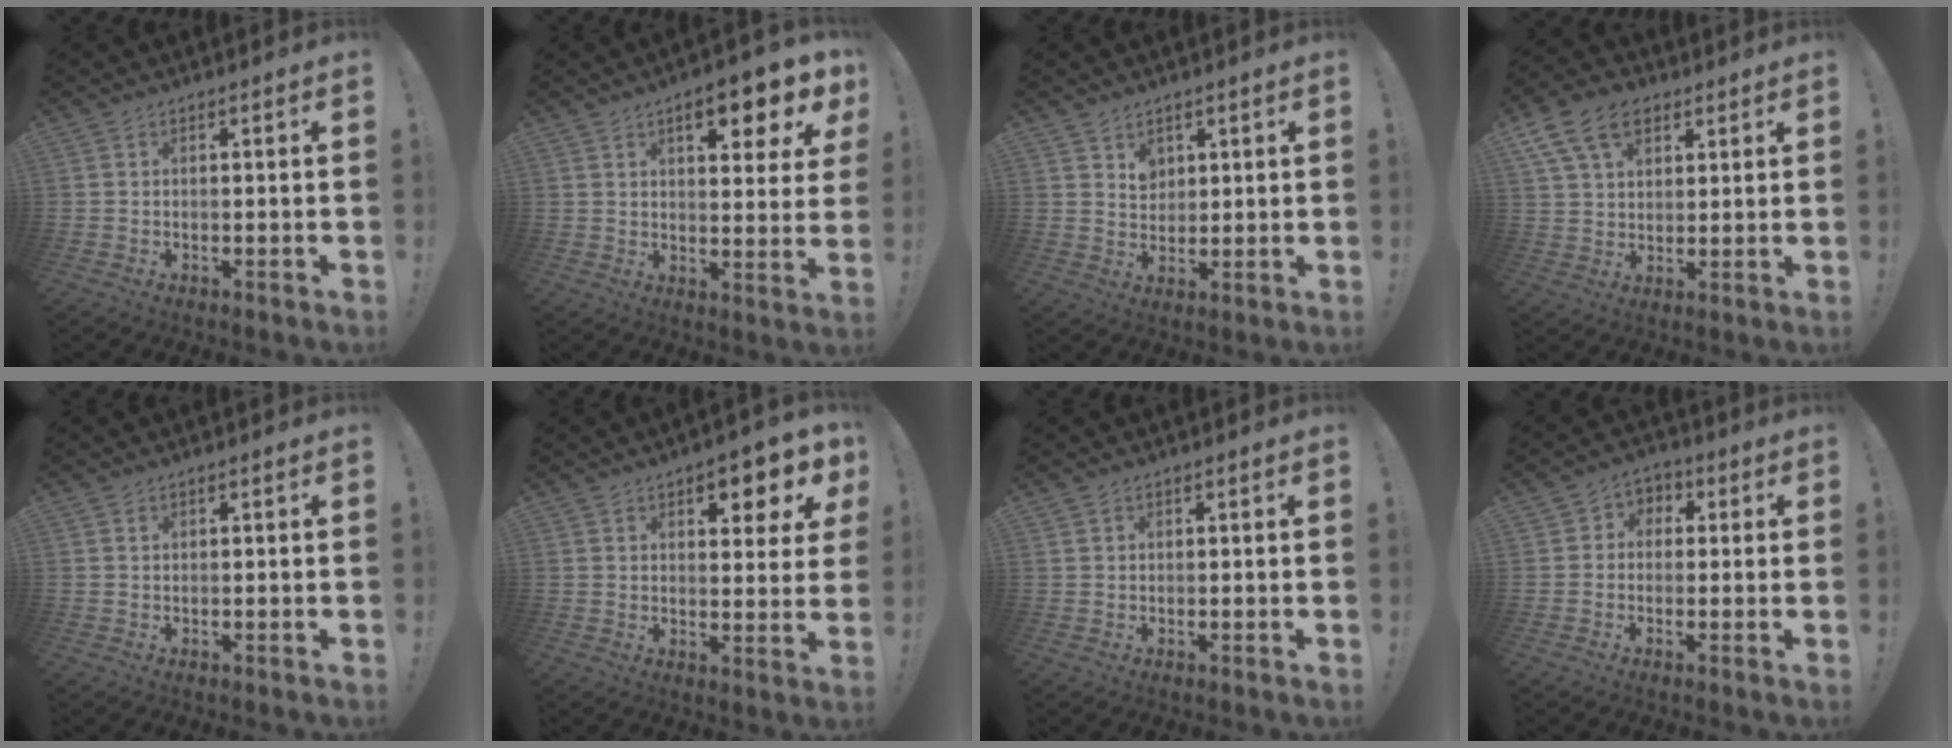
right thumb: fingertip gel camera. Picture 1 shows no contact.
{"total": 10.3, "force": [5.4, 2.9, 8.2], "torque": [-0.106, -0.028, 0.084]}
{"total": 4.5, "force": [2.8, 3.3, 1.0], "torque": [-0.003, -0.020, 0.048]}
{"total": 13.2, "force": [6.5, 8.8, 7.4], "torque": [-0.115, -0.020, 0.125]}
{"total": 0.5, "force": [0.3, 0.4, 0.2], "torque": [0.003, -0.003, 0.005]}
{"total": 7.2, "force": [4.4, 2.8, 5.0], "torque": [-0.047, -0.032, 0.069]}
{"total": 0.8, "force": [0.6, 0.5, 0.2], "torque": [0.004, -0.002, 0.010]}
{"total": 4.3, "force": [-1.3, 3.8, 1.6], "torque": [-0.020, 0.018, -0.023]}